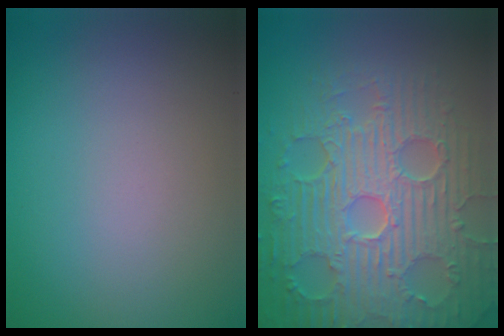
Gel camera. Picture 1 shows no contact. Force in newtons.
{"total": 9.4, "press": 6.9, "slide": 6.4}